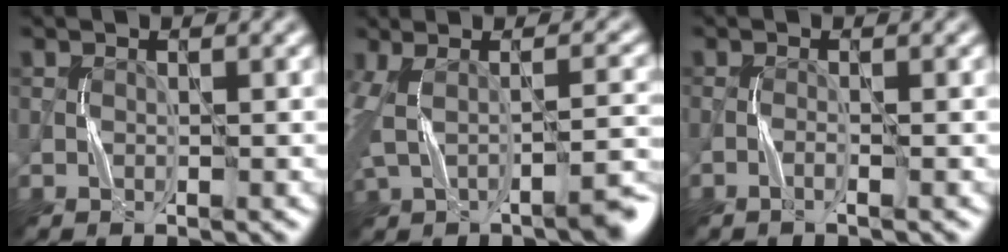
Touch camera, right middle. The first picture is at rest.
{"total": 6.6, "force": [-1.4, 2.2, 6.1], "torque": [-0.090, 0.000, -0.029]}
{"total": 0.9, "force": [-0.6, 0.1, 0.6], "torque": [-0.007, 0.001, -0.017]}